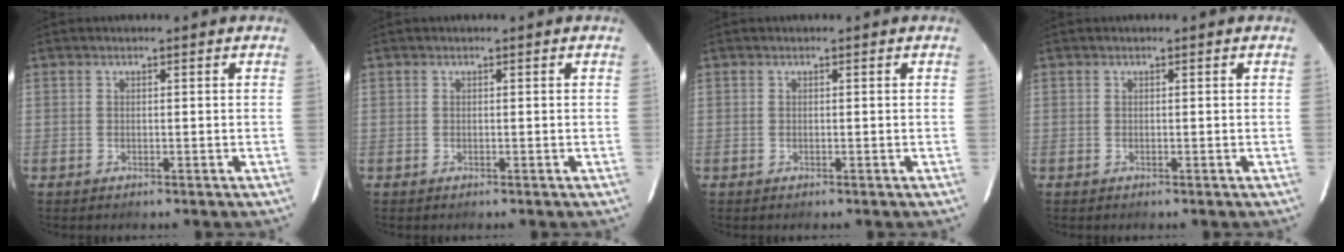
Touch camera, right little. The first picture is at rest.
{"total": 0.0}
{"total": 0.0}
{"total": 0.0}